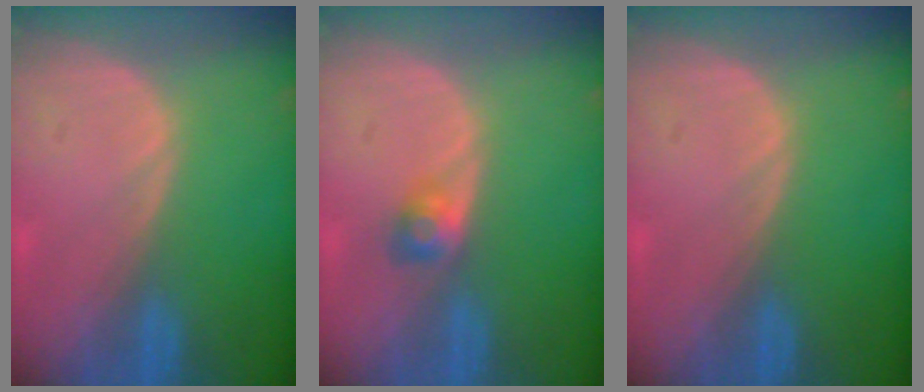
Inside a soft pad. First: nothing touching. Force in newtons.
{"total": 2.4, "press": 2.3, "slide": 0.7}
{"total": 0.0}